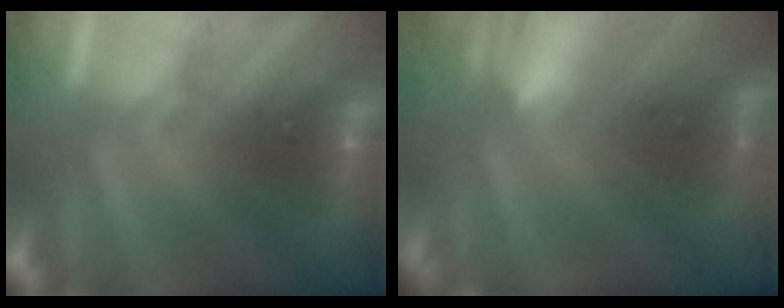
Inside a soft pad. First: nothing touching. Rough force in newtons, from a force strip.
{"total": 7.1}